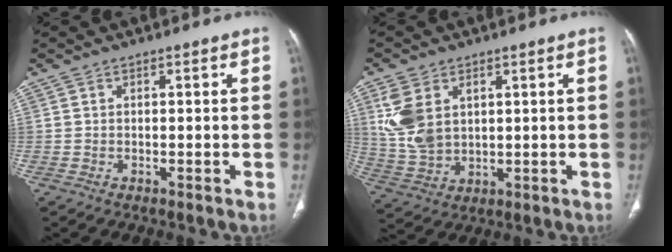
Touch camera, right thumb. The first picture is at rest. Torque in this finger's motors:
{"motor_torque": [0.43, 2.24, 0.95, 0.69, 0.17]}